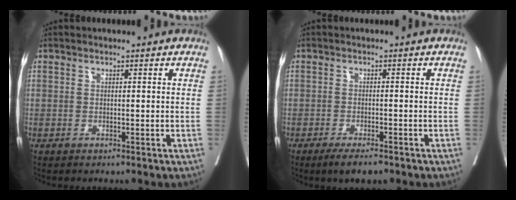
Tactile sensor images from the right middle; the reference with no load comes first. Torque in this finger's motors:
{"motor_torque": [0.62, -0.61, 0.26, 0.03]}